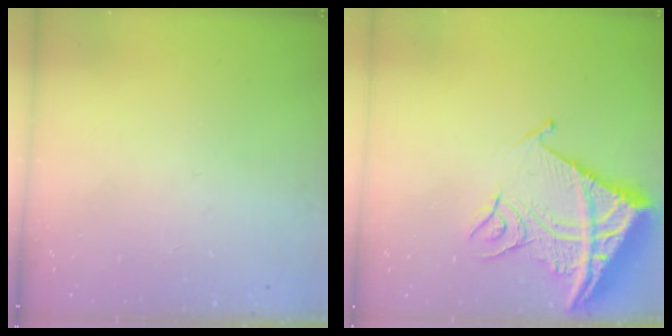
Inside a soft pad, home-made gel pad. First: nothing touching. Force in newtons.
{"total": 15.9, "press": 15.8, "slide": 1.8}